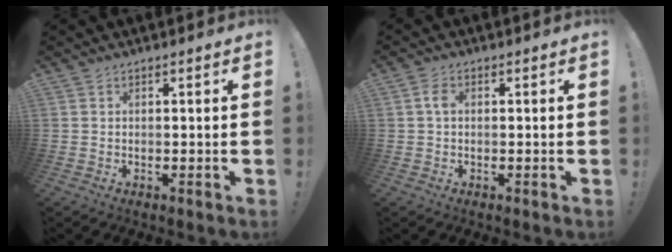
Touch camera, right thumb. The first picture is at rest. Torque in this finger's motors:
{"motor_torque": [-0.06, 0.21, 0.58, -0.59, 0.03]}